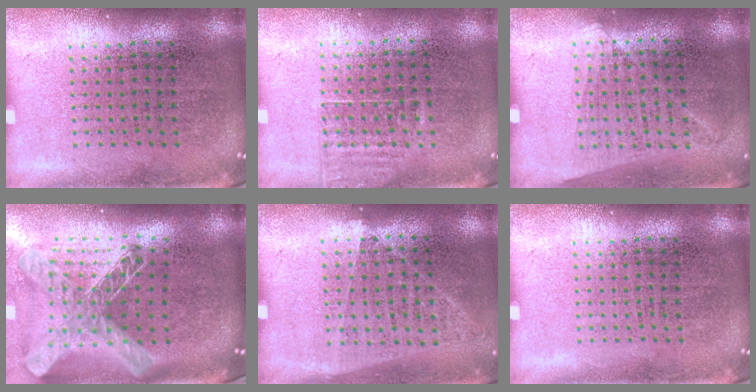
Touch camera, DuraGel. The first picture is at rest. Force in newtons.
{"total": 1.2, "press": 0.9, "slide": 0.7}
{"total": 1.2, "press": 1.1, "slide": 0.6}
{"total": 2.5, "press": 1.8, "slide": 1.8}
{"total": 1.0, "press": 0.9, "slide": 0.5}
{"total": 0.0}